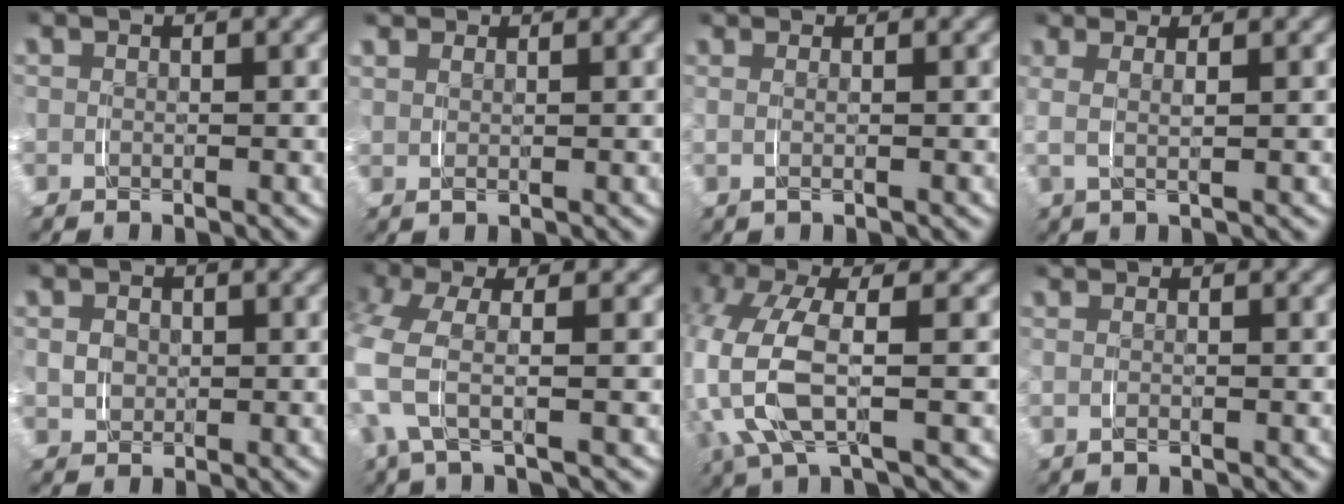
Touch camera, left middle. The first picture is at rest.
{"total": 1.3, "force": [1.1, 0.4, 0.5], "torque": [-0.011, 0.002, 0.023]}
{"total": 1.3, "force": [0.6, 0.0, 1.2], "torque": [-0.023, 0.007, 0.006]}
{"total": 2.7, "force": [1.1, 0.7, 2.3], "torque": [-0.055, 0.007, 0.017]}
{"total": 1.6, "force": [0.2, 1.4, 0.7], "torque": [-0.016, 0.001, 0.009]}
{"total": 5.2, "force": [0.2, 2.8, 4.4], "torque": [-0.131, -0.002, -0.003]}
{"total": 7.3, "force": [0.4, 3.9, 6.2], "torque": [-0.166, -0.008, 0.009]}
{"total": 0.9, "force": [0.2, 0.2, 0.8], "torque": [-0.019, 0.005, 0.001]}